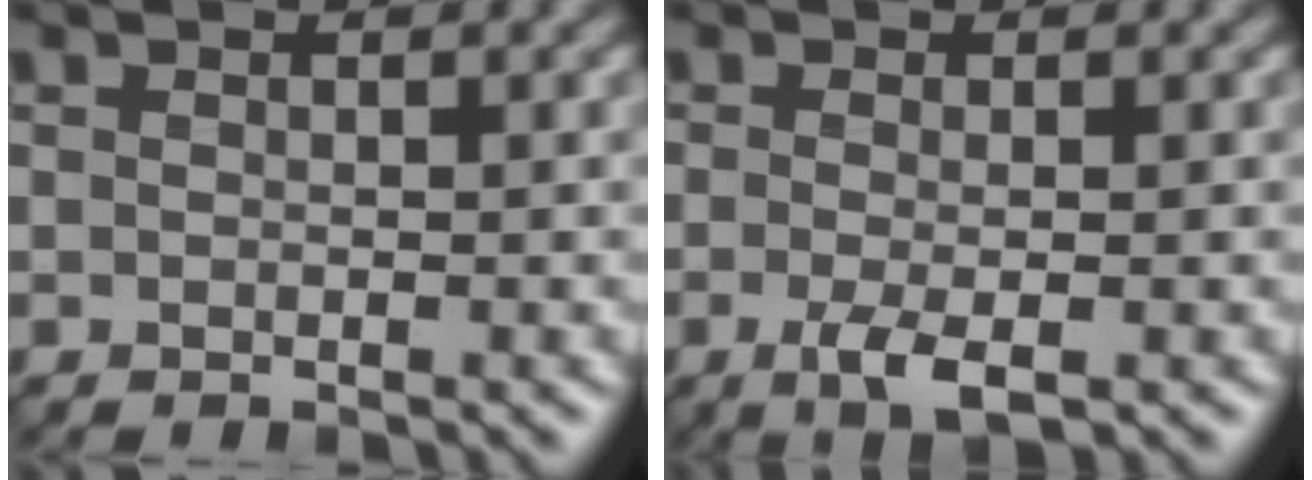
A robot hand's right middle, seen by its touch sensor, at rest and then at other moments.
{"total": 2.7, "force": [-1.0, 0.8, 2.4], "torque": [-0.050, -0.008, -0.019]}